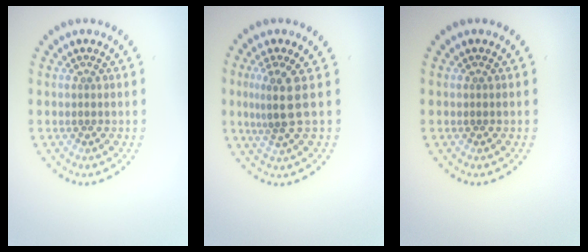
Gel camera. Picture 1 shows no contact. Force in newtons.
{"total": 2.8, "press": 2.1, "slide": 1.8}
{"total": 0.0}